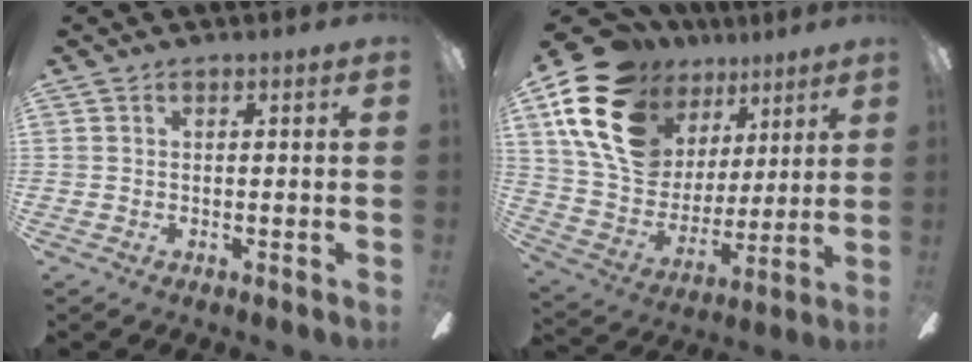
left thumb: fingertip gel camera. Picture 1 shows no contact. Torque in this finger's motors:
{"motor_torque": [0.49, 0.69, 1.32, -1.45, 0.43]}